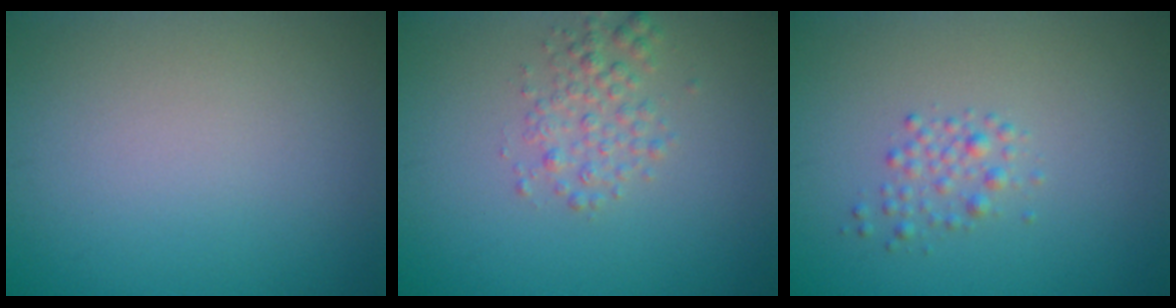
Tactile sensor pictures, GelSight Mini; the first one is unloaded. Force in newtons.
{"total": 2.2, "press": 2.2, "slide": 0.1}
{"total": 1.6, "press": 1.6, "slide": 0.1}